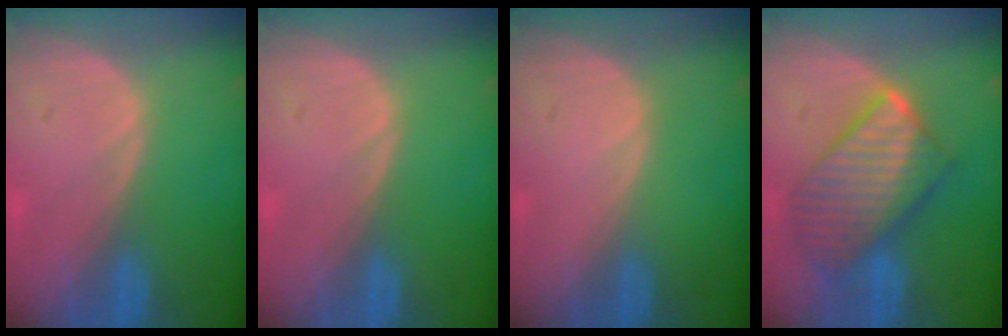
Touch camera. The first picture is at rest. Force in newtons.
{"total": 0.0}
{"total": 0.0}
{"total": 10.1, "press": 10.1, "slide": 0.9}